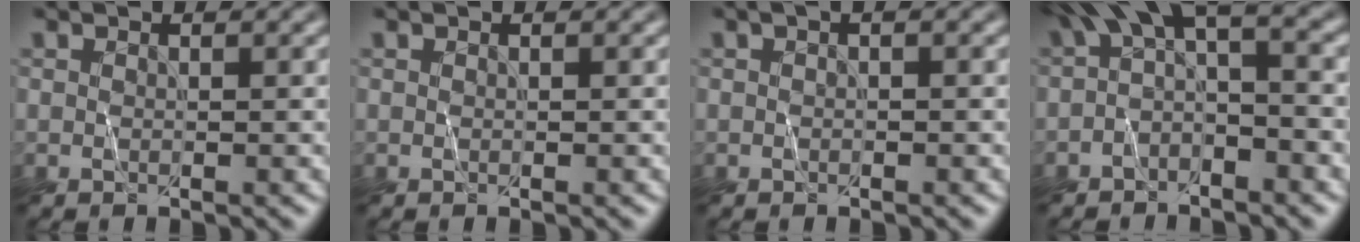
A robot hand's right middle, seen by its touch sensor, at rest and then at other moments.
{"total": 0.0}
{"total": 1.0, "force": [0.4, 0.3, 0.9], "torque": [-0.012, -0.006, 0.001]}
{"total": 5.3, "force": [0.1, 2.1, 4.9], "torque": [-0.084, 0.026, -0.012]}